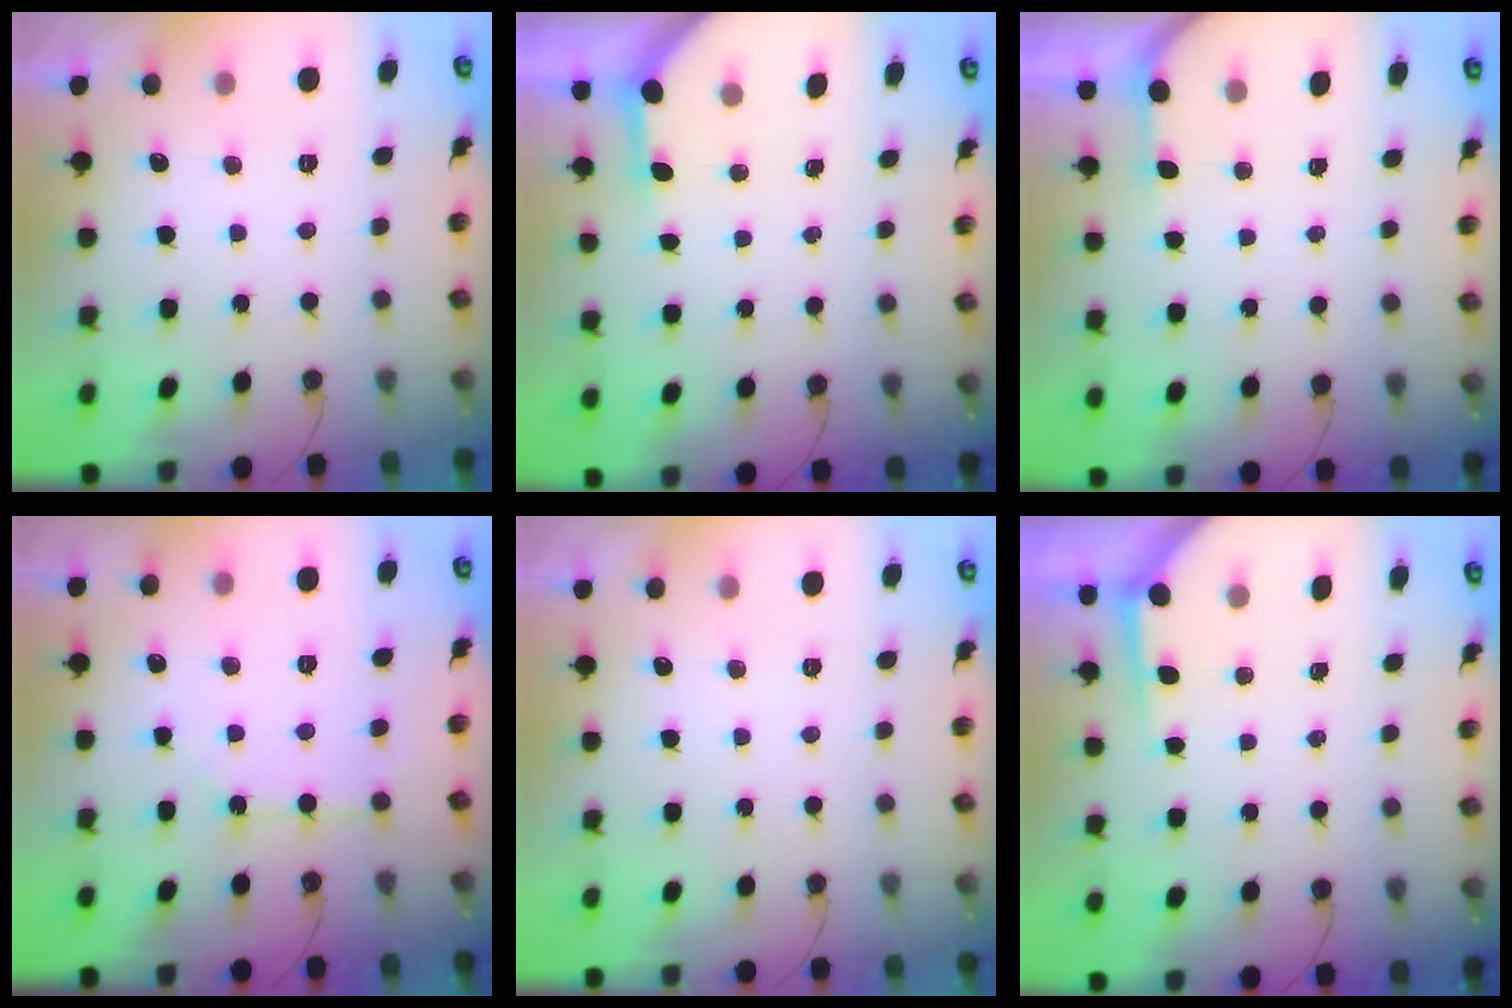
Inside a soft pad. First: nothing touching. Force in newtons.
{"total": 3.5, "press": 3.4, "slide": 0.4}
{"total": 1.2, "press": 1.2, "slide": 0.2}
{"total": 2.2, "press": 2.2, "slide": 0.4}
{"total": 0.0}
{"total": 3.7, "press": 3.7, "slide": 0.4}